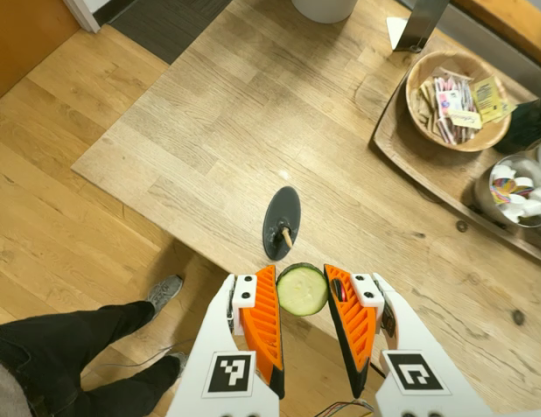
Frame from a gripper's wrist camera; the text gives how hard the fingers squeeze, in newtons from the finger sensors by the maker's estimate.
{"total": 7.9, "left": 8.3, "right": 7.5}